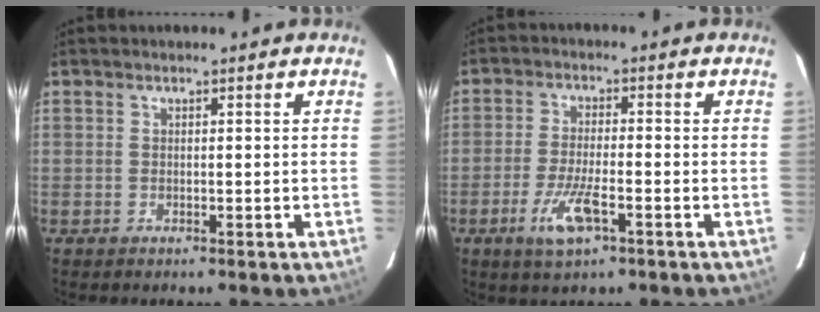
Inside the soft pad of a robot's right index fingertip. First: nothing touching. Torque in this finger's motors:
{"motor_torque": [0.22, -0.21, 0.17, 0.04]}